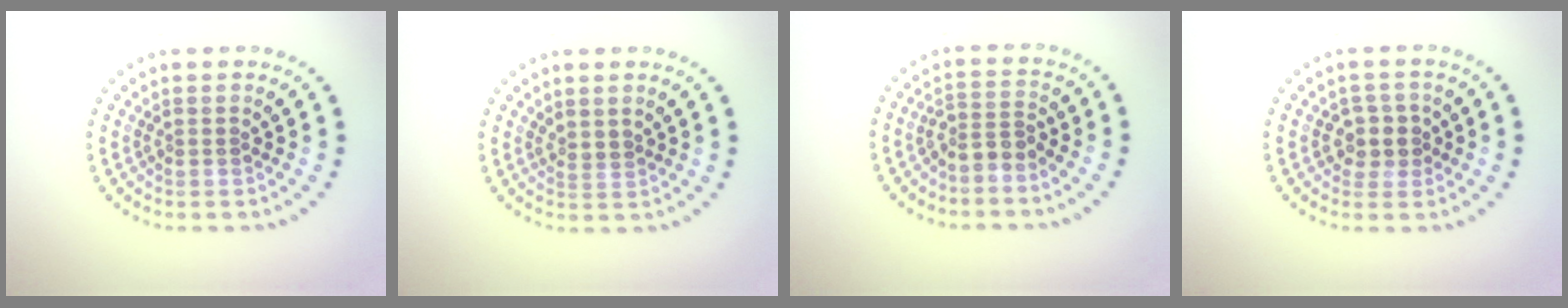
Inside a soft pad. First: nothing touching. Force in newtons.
{"total": 0.8, "press": 0.5, "slide": 0.6}
{"total": 2.3, "press": 1.7, "slide": 1.6}
{"total": 2.3, "press": 2.0, "slide": 1.0}